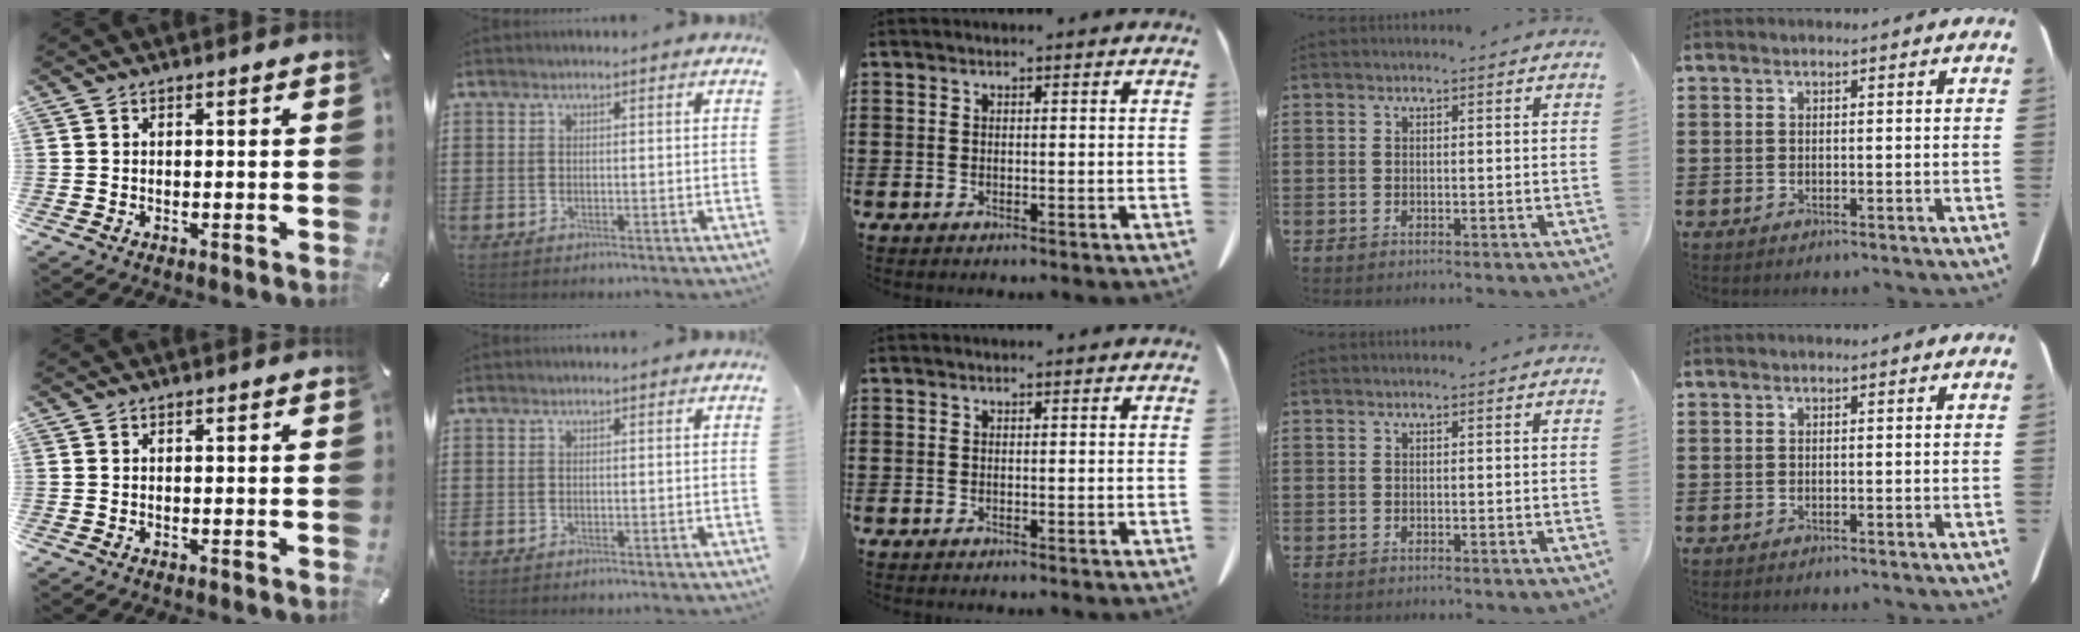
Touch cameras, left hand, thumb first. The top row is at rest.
{}